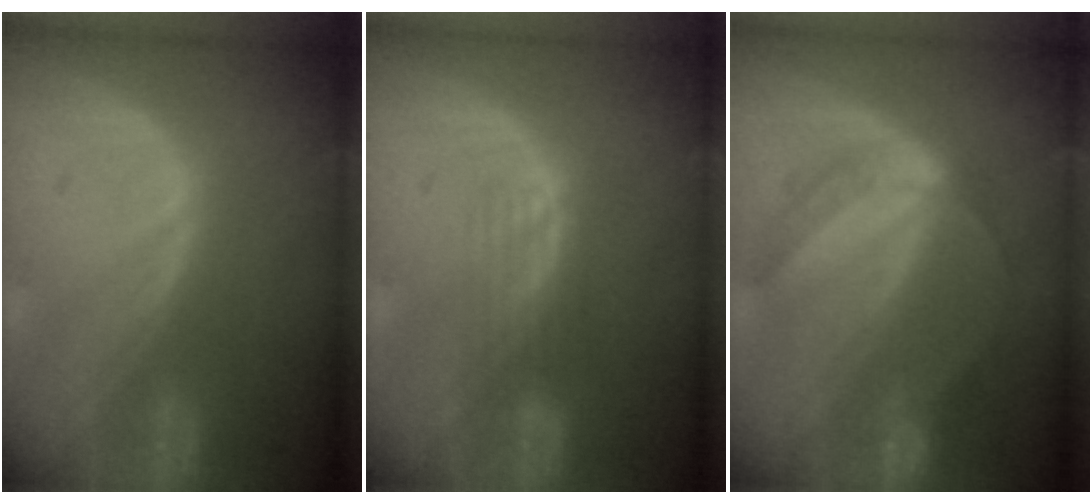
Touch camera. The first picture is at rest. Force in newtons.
{"total": 2.6, "press": 2.6, "slide": 0.4}
{"total": 6.2, "press": 5.3, "slide": 3.3}